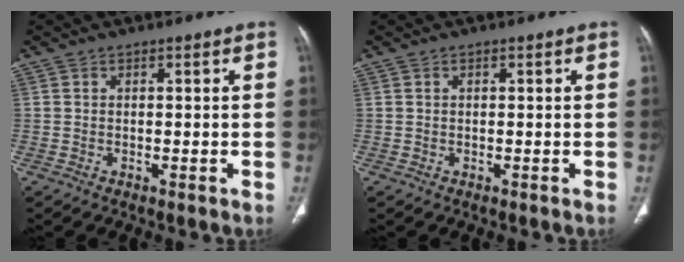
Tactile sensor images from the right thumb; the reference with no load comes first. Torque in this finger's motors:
{"motor_torque": [0.23, 0.08, -0.53, 0.29, 0.05]}